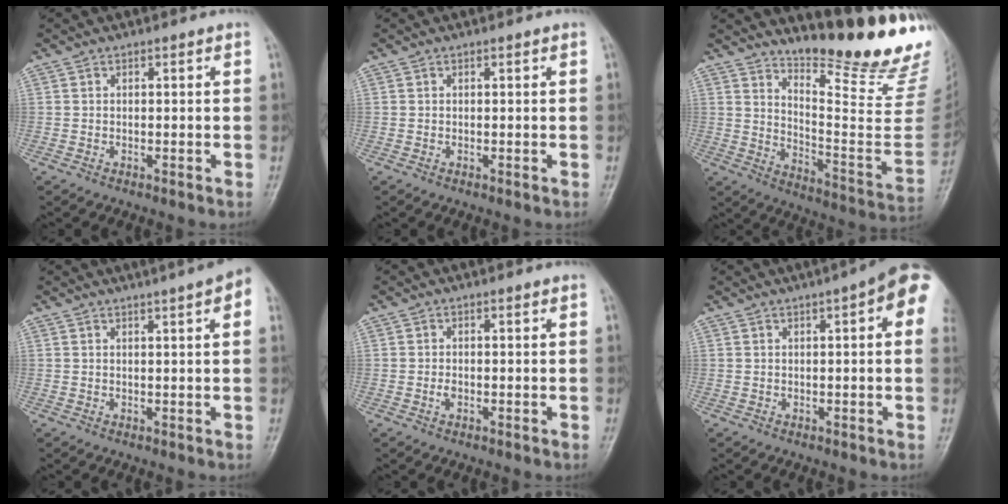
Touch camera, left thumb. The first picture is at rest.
{"total": 0.0}
{"total": 23.2, "force": [18.4, 3.7, 13.7], "torque": [-0.173, -0.167, 0.256]}
{"total": 7.2, "force": [4.4, 0.7, 5.6], "torque": [-0.068, 0.014, 0.046]}
{"total": 1.1, "force": [0.1, 0.5, 0.9], "torque": [-0.014, 0.000, 0.003]}
{"total": 10.3, "force": [4.1, 2.4, 9.2], "torque": [-0.099, 0.006, 0.041]}